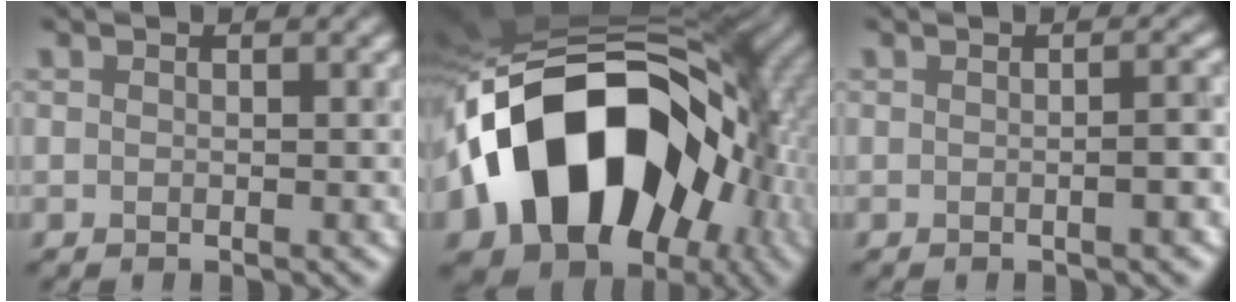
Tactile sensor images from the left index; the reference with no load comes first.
{"total": 19.3, "force": [-3.6, 13.0, 13.8], "torque": [-0.241, 0.002, -0.064]}
{"total": 1.8, "force": [-0.4, 0.4, 1.7], "torque": [-0.013, 0.007, -0.003]}